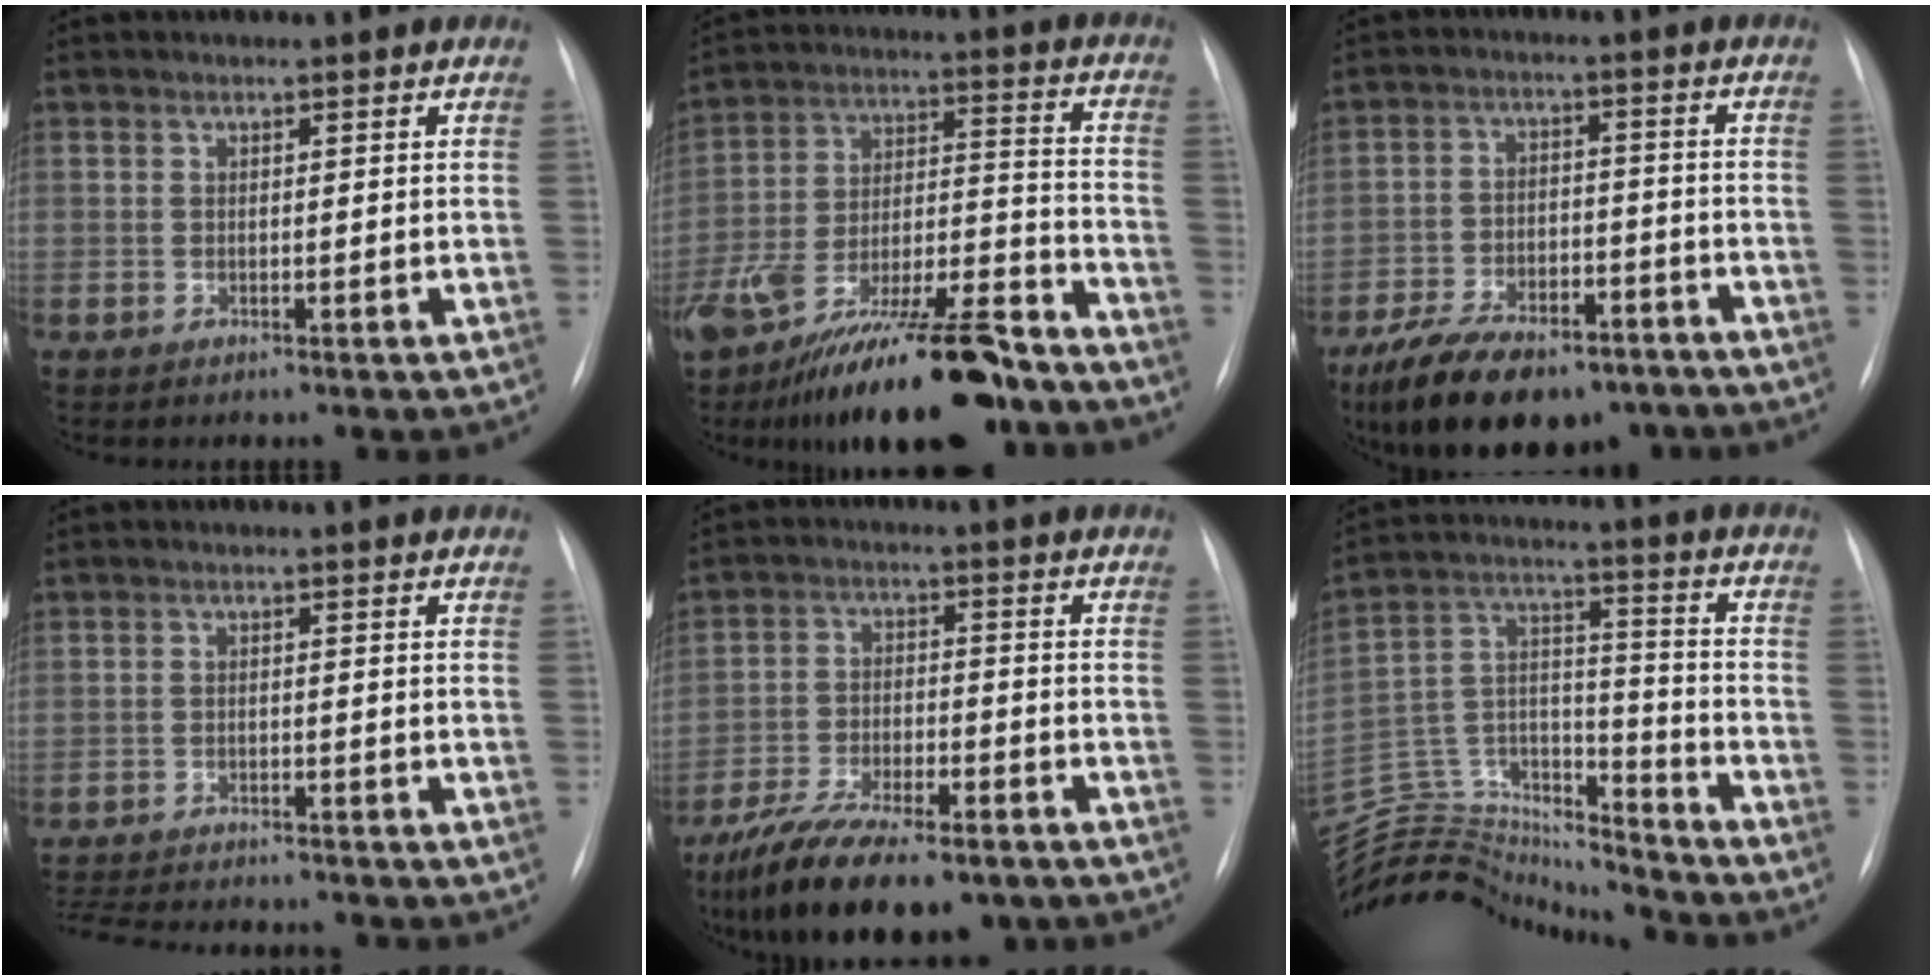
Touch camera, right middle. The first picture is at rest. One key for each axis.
{"total": 27.8, "fx": -21.0, "fy": 6.3, "fz": 17.0, "tx": -0.271, "ty": -0.006, "tz": -0.336}
{"total": 16.5, "fx": -12.1, "fy": 7.1, "fz": 8.7, "tx": -0.161, "ty": 0.003, "tz": -0.193}
{"total": 13.8, "fx": -12.7, "fy": 2.7, "fz": 4.8, "tx": -0.108, "ty": -0.010, "tz": -0.177}
{"total": 16.7, "fx": -12.6, "fy": 5.6, "fz": 9.4, "tx": -0.168, "ty": -0.012, "tz": -0.203}
{"total": 23.6, "fx": -22.4, "fy": 5.9, "fz": 4.7, "tx": -0.130, "ty": 0.051, "tz": -0.360}